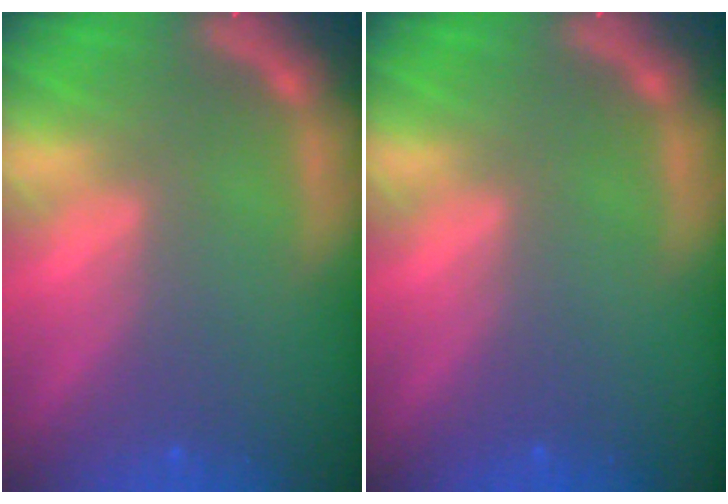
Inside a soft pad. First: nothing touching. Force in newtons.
{"total": 0.0}